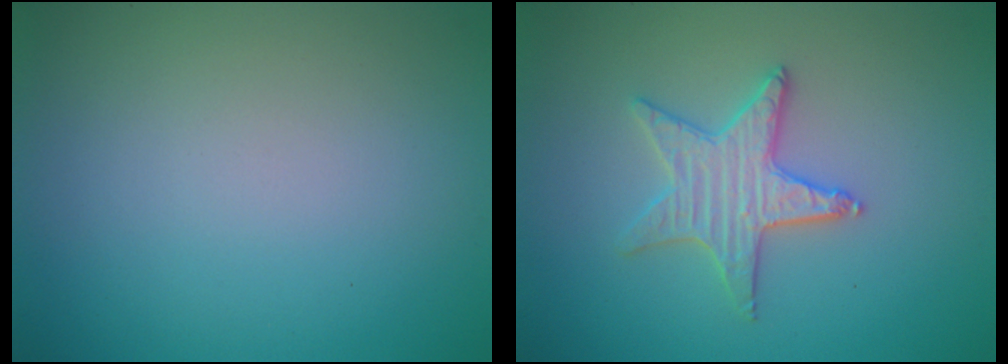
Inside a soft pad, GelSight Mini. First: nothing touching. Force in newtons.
{"total": 3.0, "press": 3.0, "slide": 0.5}